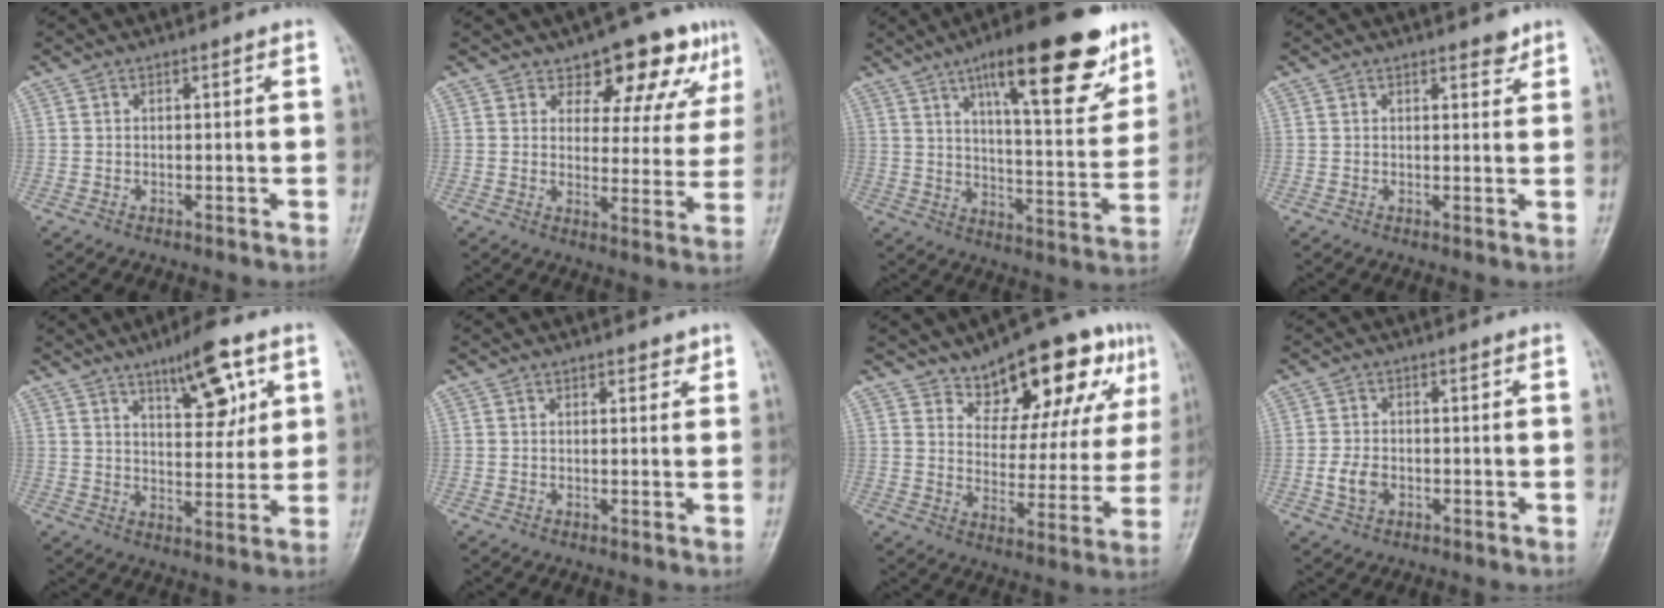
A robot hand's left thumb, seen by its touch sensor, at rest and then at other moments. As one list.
[{"total": 12.3, "force": [8.2, 6.0, 6.9], "torque": [-0.039, -0.045, 0.104]}, {"total": 22.3, "force": [12.9, 6.6, 17.0], "torque": [-0.213, -0.049, 0.197]}, {"total": 2.2, "force": [1.7, 0.9, 1.0], "torque": [-0.003, -0.010, 0.021]}, {"total": 10.7, "force": [5.5, 3.8, 8.3], "torque": [-0.104, -0.031, 0.086]}, {"total": 1.9, "force": [1.4, 1.0, 0.9], "torque": [0.001, -0.006, 0.014]}, {"total": 17.4, "force": [10.3, 7.7, 11.7], "torque": [-0.109, -0.043, 0.155]}, {"total": 3.6, "force": [-1.1, 2.5, 2.3], "torque": [-0.044, 0.003, -0.021]}]